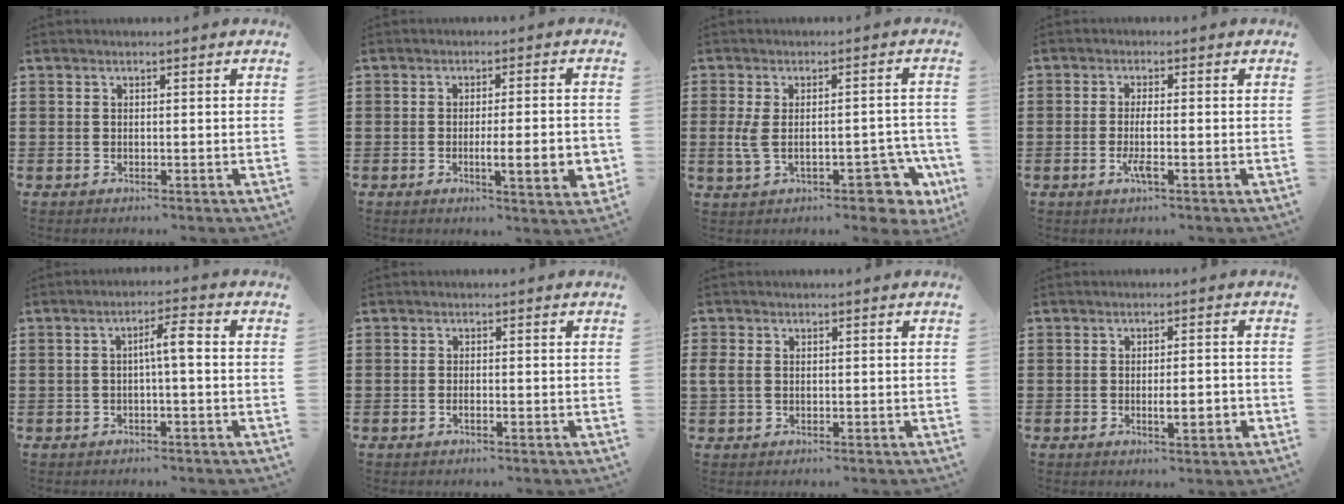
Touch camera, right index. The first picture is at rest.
{"total": 6.5, "force": [-1.5, 0.9, 6.2], "torque": [-0.083, -0.013, -0.027]}
{"total": 9.2, "force": [-2.5, 4.4, 7.6], "torque": [-0.126, 0.000, -0.043]}
{"total": 3.1, "force": [-1.0, 0.4, 2.9], "torque": [-0.073, -0.011, -0.026]}
{"total": 3.9, "force": [-0.2, 0.5, 3.9], "torque": [-0.072, 0.009, -0.008]}
{"total": 0.7, "force": [-0.5, 0.1, 0.5], "torque": [-0.011, -0.003, -0.009]}
{"total": 1.8, "force": [0.1, 1.4, 1.2], "torque": [-0.034, 0.005, -0.001]}
{"total": 3.7, "force": [-1.0, 0.9, 3.4], "torque": [-0.049, -0.001, -0.021]}